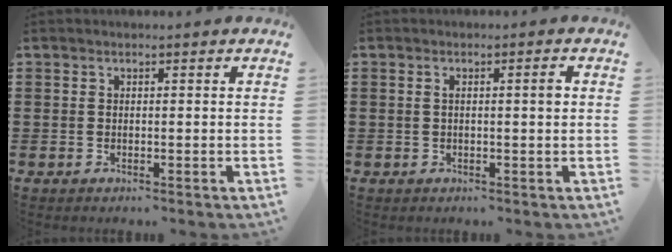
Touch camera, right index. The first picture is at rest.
{"total": 1.9, "force": [0.4, 0.2, 1.9], "torque": [-0.035, 0.001, 0.004]}